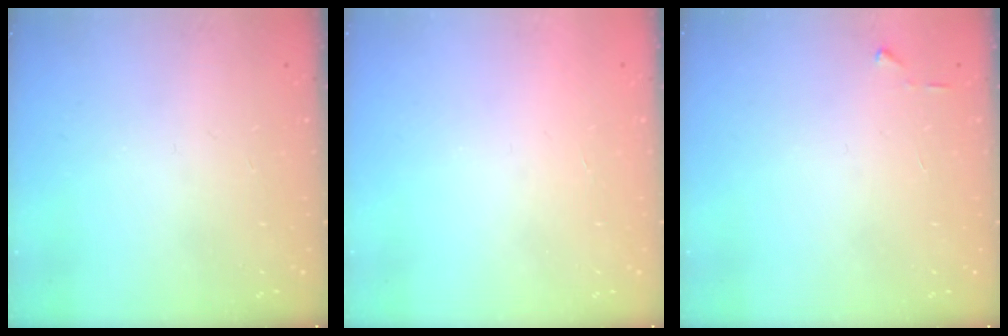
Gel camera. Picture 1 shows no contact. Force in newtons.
{"total": 1.6, "press": 1.5, "slide": 0.1}
{"total": 3.0, "press": 2.9, "slide": 0.4}